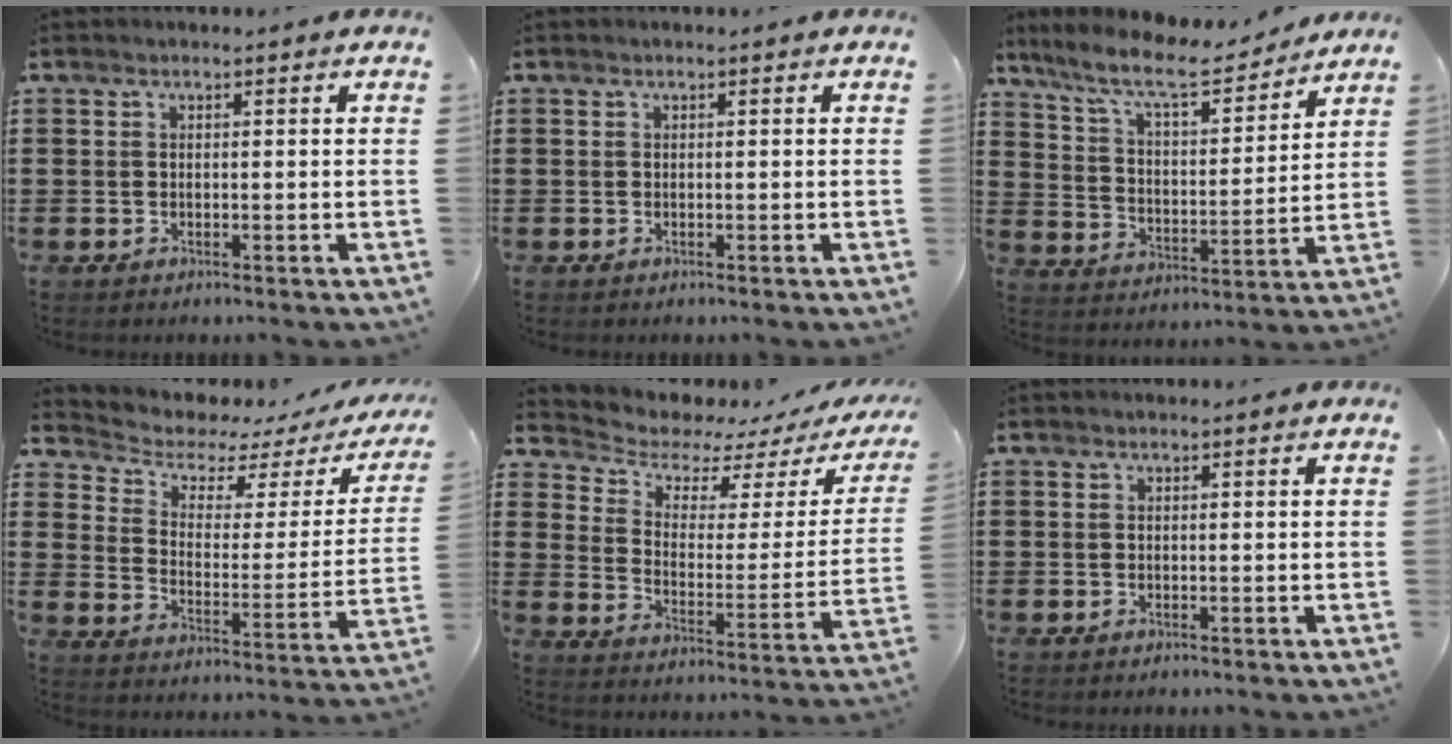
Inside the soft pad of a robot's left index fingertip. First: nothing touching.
{"total": 0.0}
{"total": 9.7, "force": [8.1, 1.6, 5.0], "torque": [-0.128, -0.040, 0.138]}
{"total": 4.0, "force": [3.2, 1.8, 1.4], "torque": [-0.053, -0.025, 0.049]}
{"total": 4.7, "force": [4.2, 1.8, 1.2], "torque": [-0.047, -0.036, 0.067]}
{"total": 0.0}